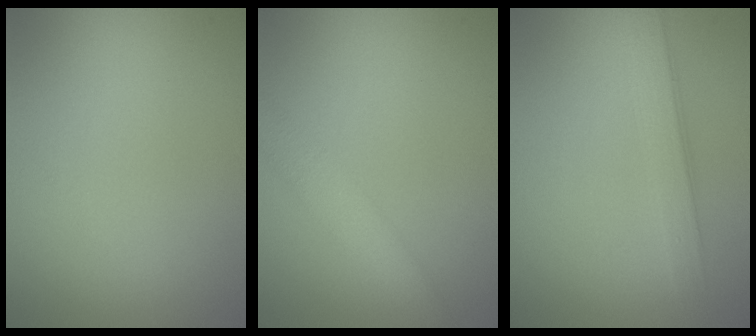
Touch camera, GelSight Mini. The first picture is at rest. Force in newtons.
{"total": 2.9, "press": 2.9, "slide": 0.1}
{"total": 3.0, "press": 2.9, "slide": 0.2}